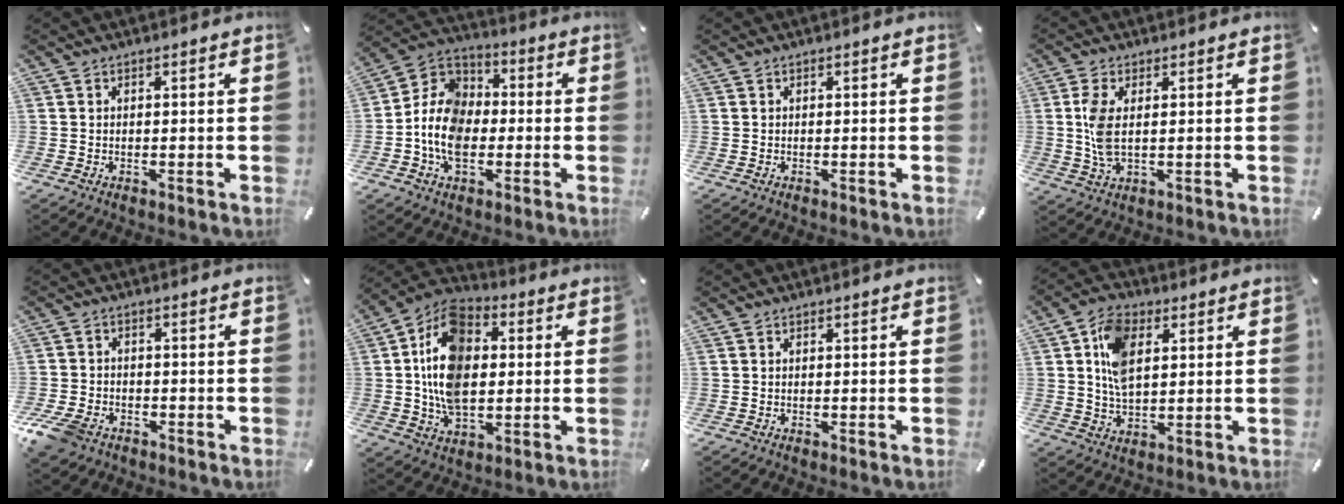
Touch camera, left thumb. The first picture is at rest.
{"total": 11.5, "force": [-3.5, 8.7, 6.7], "torque": [-0.172, 0.015, -0.073]}
{"total": 0.0}
{"total": 7.1, "force": [0.8, 3.1, 6.3], "torque": [-0.148, -0.001, 0.008]}
{"total": 6.2, "force": [-4.0, 4.0, 2.7], "torque": [-0.078, 0.012, -0.082]}
{"total": 16.9, "force": [0.9, 11.5, 12.3], "torque": [-0.254, 0.011, 0.015]}
{"total": 0.0}
{"total": 10.3, "force": [3.0, 6.5, 7.4], "torque": [-0.158, 0.001, 0.050]}